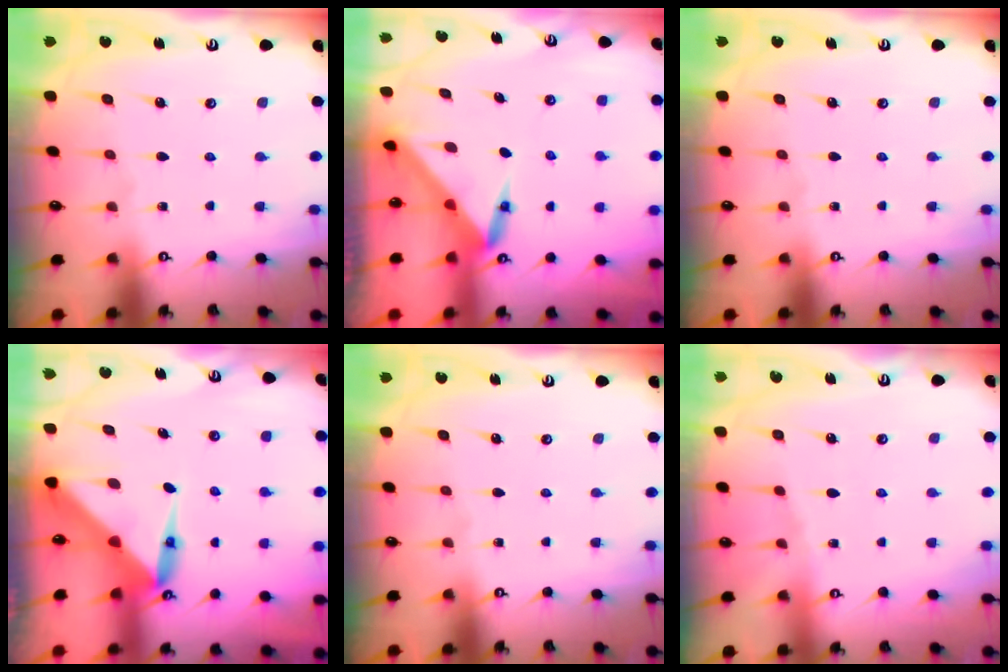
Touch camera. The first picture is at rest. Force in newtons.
{"total": 3.4, "press": 3.4, "slide": 0.1}
{"total": 0.0}
{"total": 6.3, "press": 6.3, "slide": 0.5}
{"total": 0.0}
{"total": 3.4, "press": 3.3, "slide": 0.6}